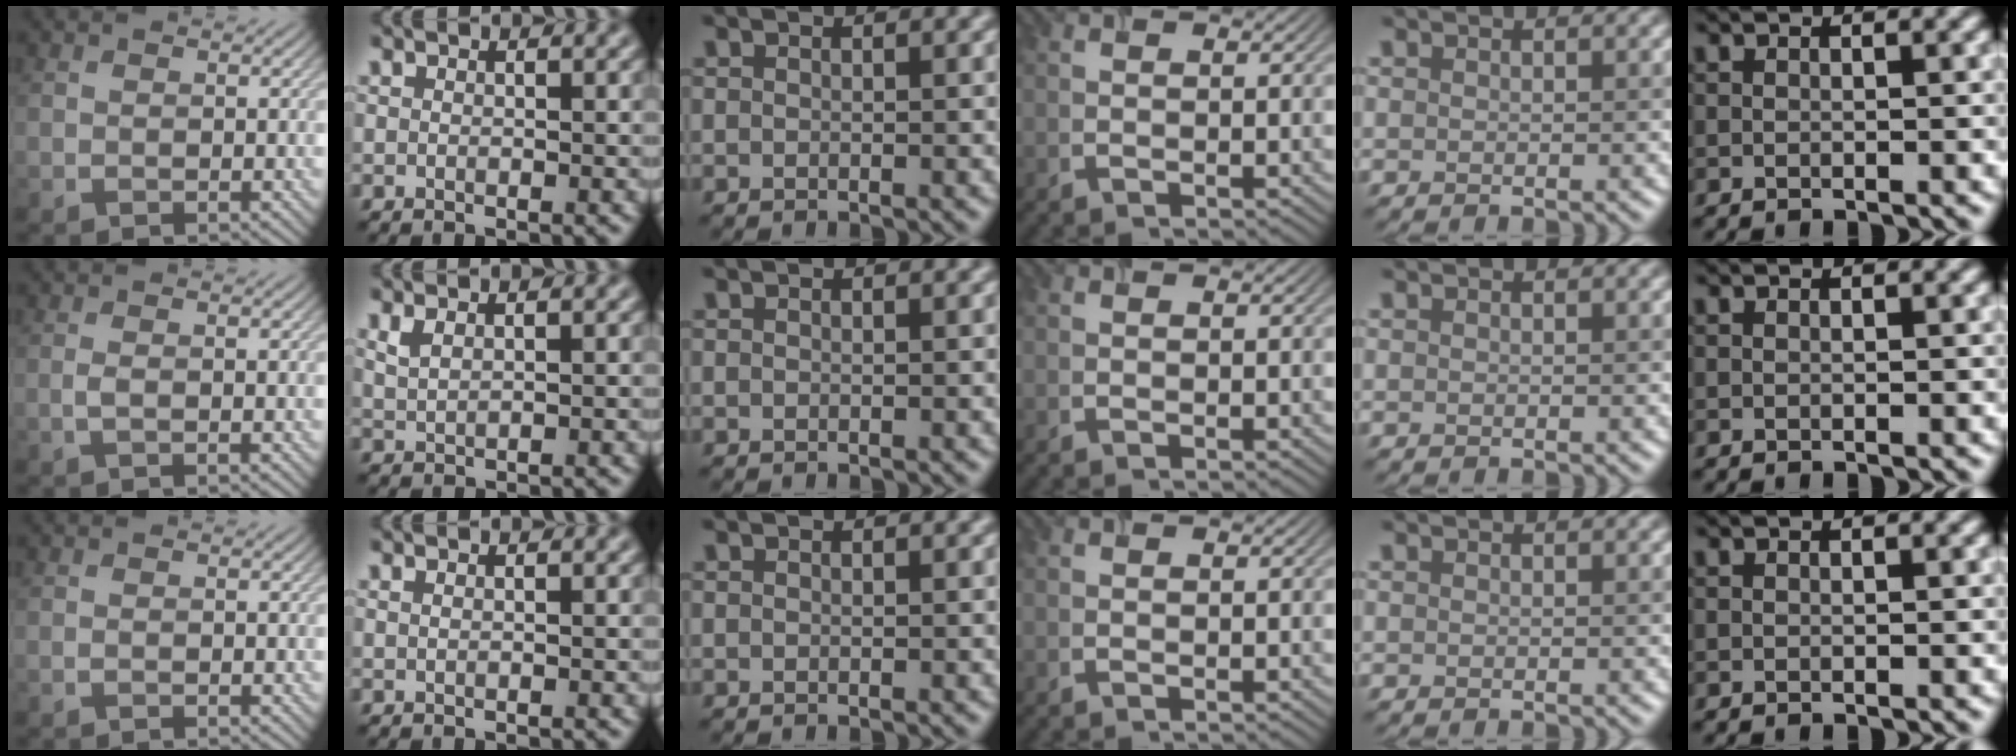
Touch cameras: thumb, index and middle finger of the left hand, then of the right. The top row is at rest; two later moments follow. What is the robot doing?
{"motion": "insert", "object": "airpods case & airpods"}